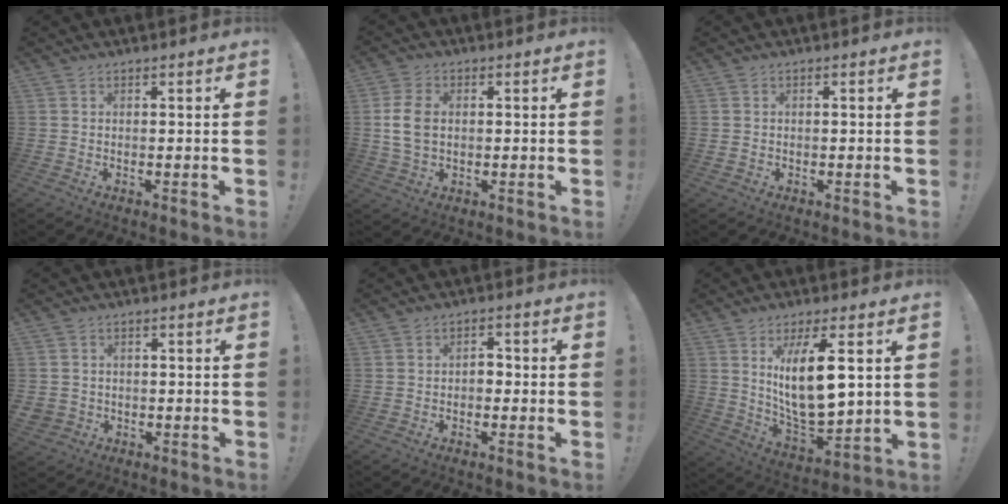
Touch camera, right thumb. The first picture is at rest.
{"total": 7.6, "force": [0.6, 5.2, 5.6], "torque": [-0.104, 0.006, 0.010]}
{"total": 0.9, "force": [-0.4, 0.8, 0.1], "torque": [-0.009, 0.005, -0.007]}
{"total": 2.6, "force": [-0.2, 2.5, 0.7], "torque": [-0.015, 0.002, 0.000]}
{"total": 3.0, "force": [-1.2, 2.1, 1.7], "torque": [-0.030, 0.007, -0.026]}
{"total": 15.6, "force": [4.9, 5.5, 13.8], "torque": [-0.253, -0.031, 0.070]}